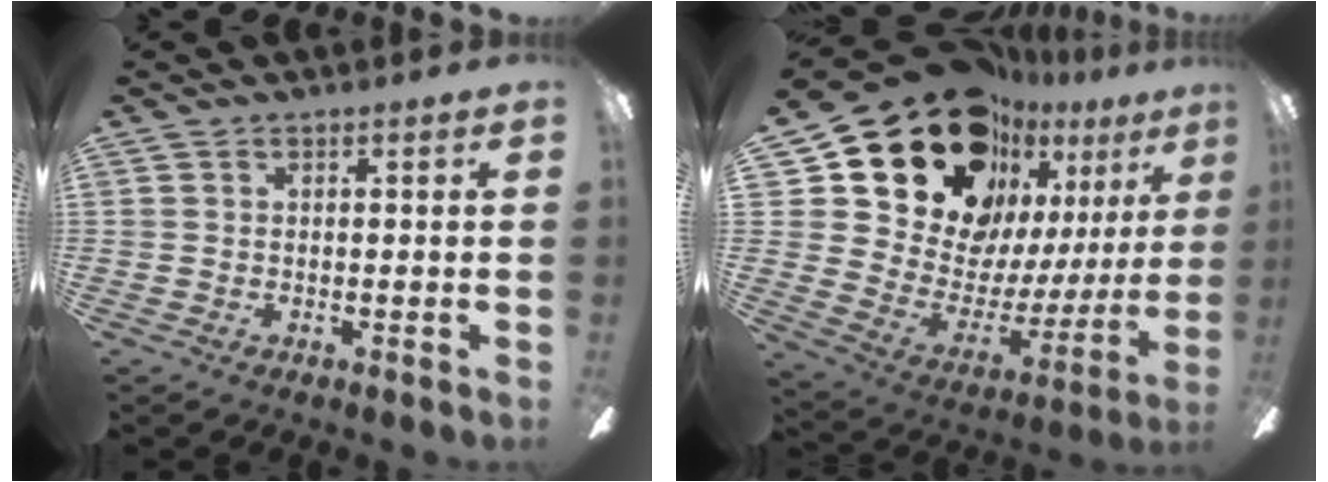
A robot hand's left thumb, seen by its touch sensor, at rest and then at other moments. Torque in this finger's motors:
{"motor_torque": [1.93, 3.09, 1.41, -1.36, 0.19]}